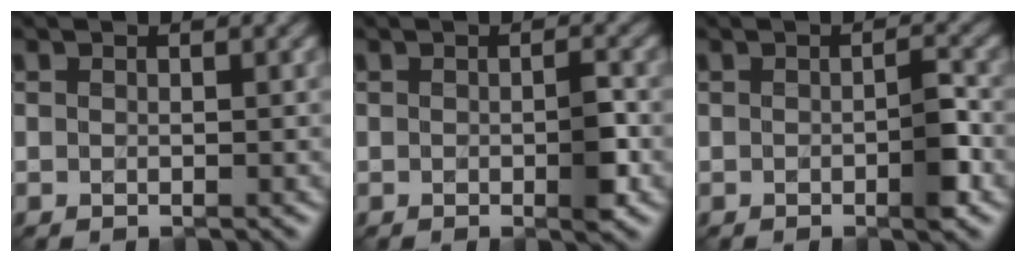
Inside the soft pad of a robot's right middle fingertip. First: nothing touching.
{"total": 2.2, "force": [-0.5, 0.4, 2.1], "torque": [-0.033, -0.002, -0.008]}
{"total": 2.3, "force": [-0.7, 0.5, 2.2], "torque": [-0.033, 0.000, -0.011]}